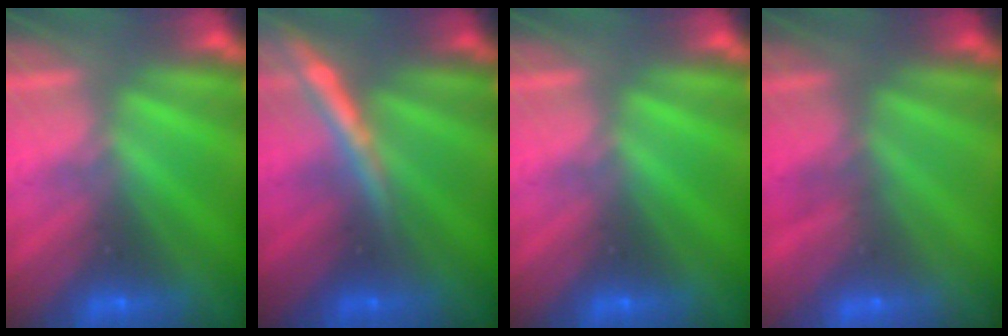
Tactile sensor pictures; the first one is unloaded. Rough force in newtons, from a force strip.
{"total": 3.2}
{"total": 0.0}
{"total": 1.9}